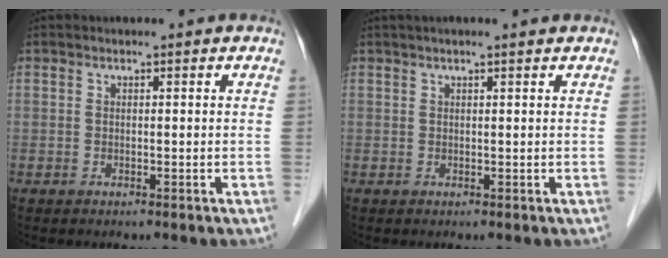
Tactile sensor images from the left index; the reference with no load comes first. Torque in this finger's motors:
{"motor_torque": [0.32, -0.27, 0.06, 0.03]}